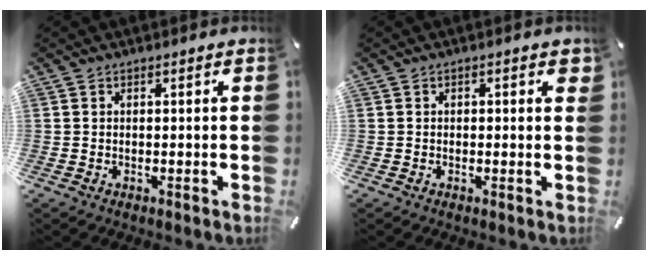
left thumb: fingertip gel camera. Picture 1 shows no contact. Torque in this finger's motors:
{"motor_torque": [0.19, -0.36, 0.04, 0.12, -0.01]}